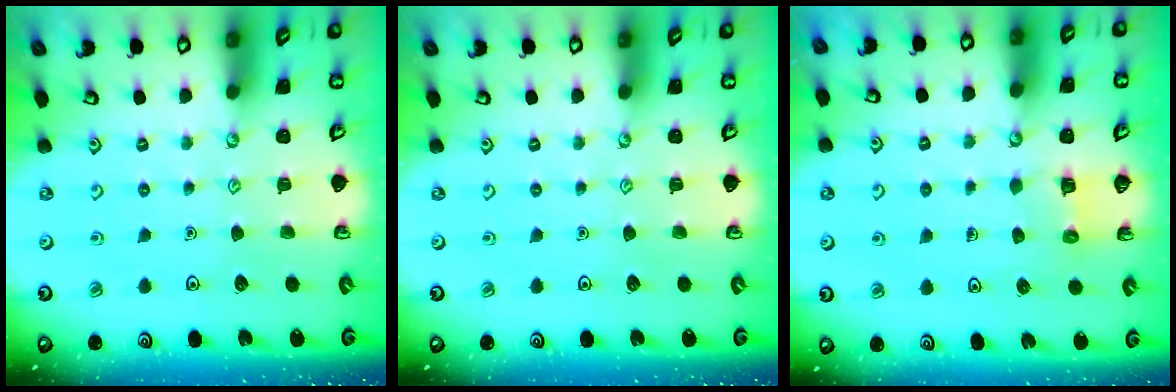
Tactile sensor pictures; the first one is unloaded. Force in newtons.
{"total": 0.0}
{"total": 3.4, "press": 3.4, "slide": 0.2}